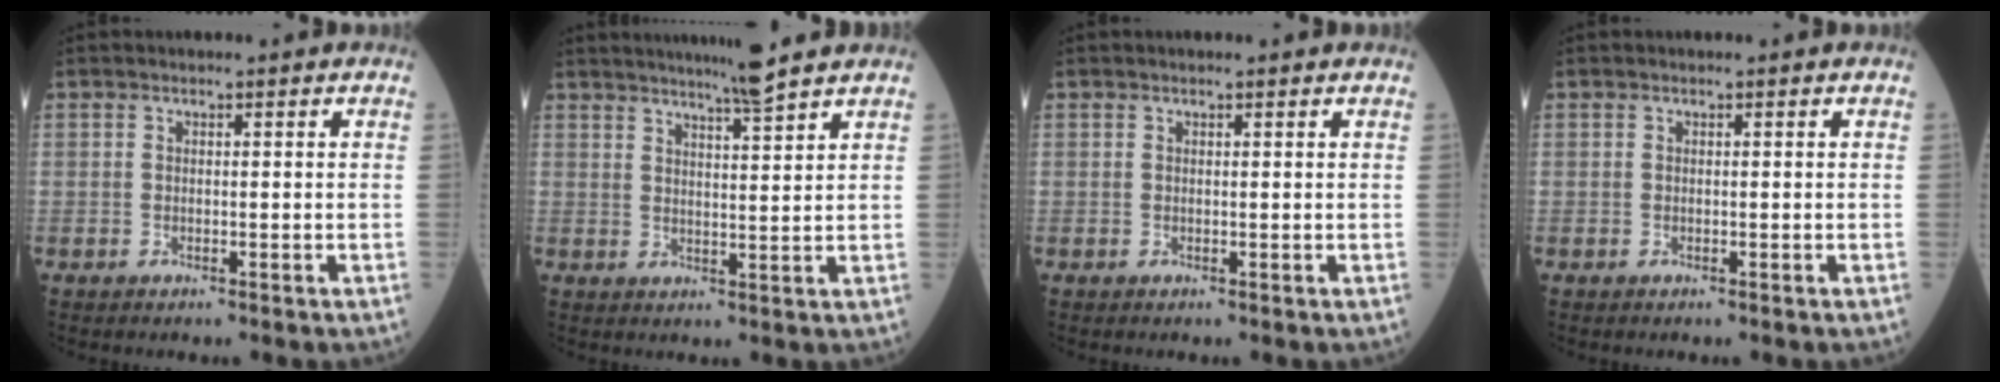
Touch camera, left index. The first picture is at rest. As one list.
[{"total": 6.5, "force": [5.7, -0.8, 2.9], "torque": [-0.051, 0.001, 0.088]}, {"total": 0.6, "force": [0.5, 0.0, 0.3], "torque": [-0.009, 0.003, 0.007]}, {"total": 0.0}]